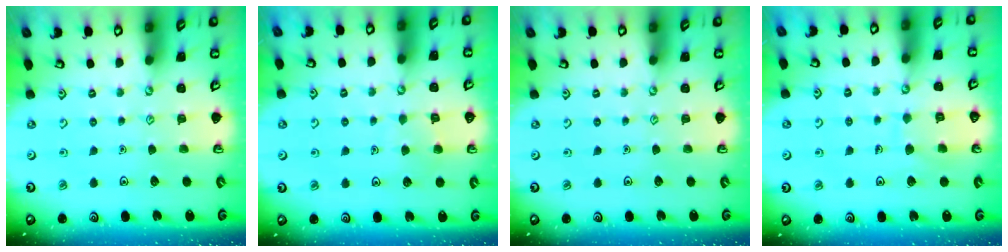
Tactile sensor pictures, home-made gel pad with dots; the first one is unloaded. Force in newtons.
{"total": 5.5, "press": 5.5, "slide": 0.5}
{"total": 0.0}
{"total": 7.8, "press": 7.7, "slide": 0.6}